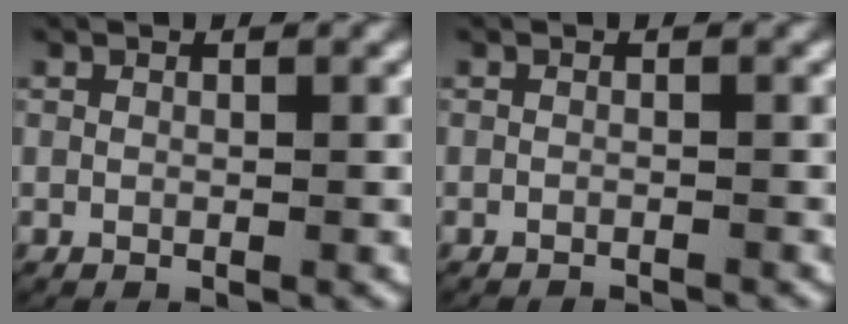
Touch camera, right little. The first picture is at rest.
{"total": 1.6, "force": [-1.6, 0.1, 0.1], "torque": [-0.006, -0.008, -0.022]}